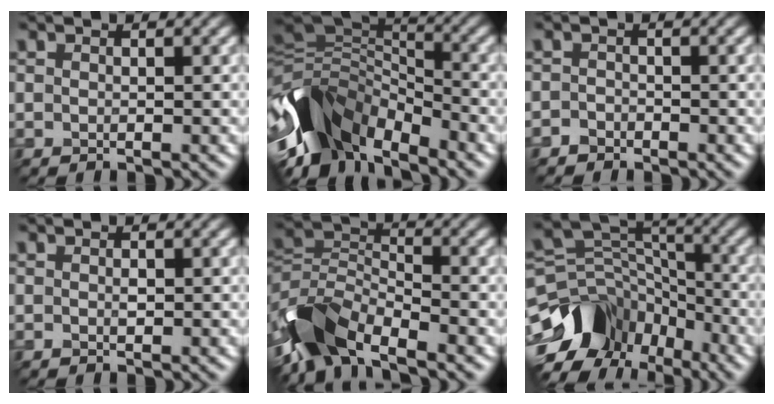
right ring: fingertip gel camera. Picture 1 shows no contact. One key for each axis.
{"total": 10.2, "fx": -5.0, "fy": 5.4, "fz": 7.0, "tx": -0.133, "ty": 0.001, "tz": -0.104}
{"total": 1.1, "fx": -0.9, "fy": 0.3, "fz": -0.5, "tx": 0.011, "ty": 0.003, "tz": -0.029}
{"total": 0.0}
{"total": 7.3, "fx": -4.8, "fy": 3.4, "fz": 4.3, "tx": -0.079, "ty": 0.003, "tz": -0.113}
{"total": 9.3, "fx": -4.9, "fy": 6.7, "fz": 4.1, "tx": -0.070, "ty": 0.015, "tz": -0.093}